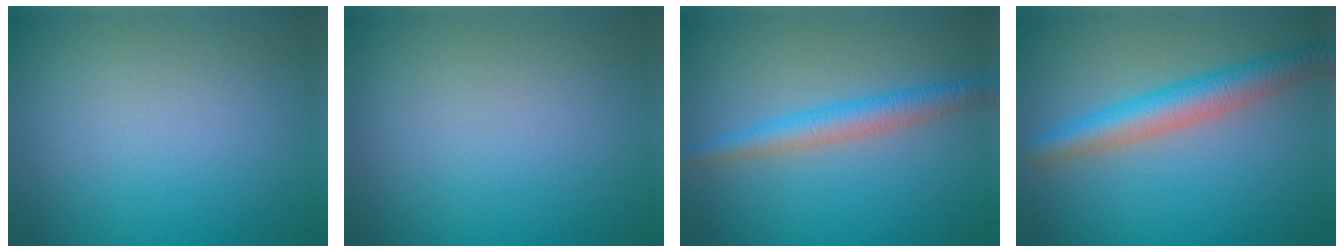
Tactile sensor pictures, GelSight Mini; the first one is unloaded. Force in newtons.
{"total": 0.0}
{"total": 3.4, "press": 3.4, "slide": 0.1}
{"total": 5.0, "press": 5.0, "slide": 0.1}